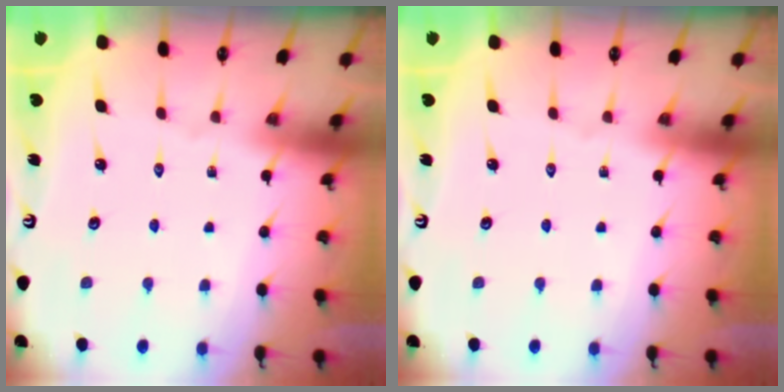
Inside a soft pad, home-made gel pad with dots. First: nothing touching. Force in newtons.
{"total": 0.0}